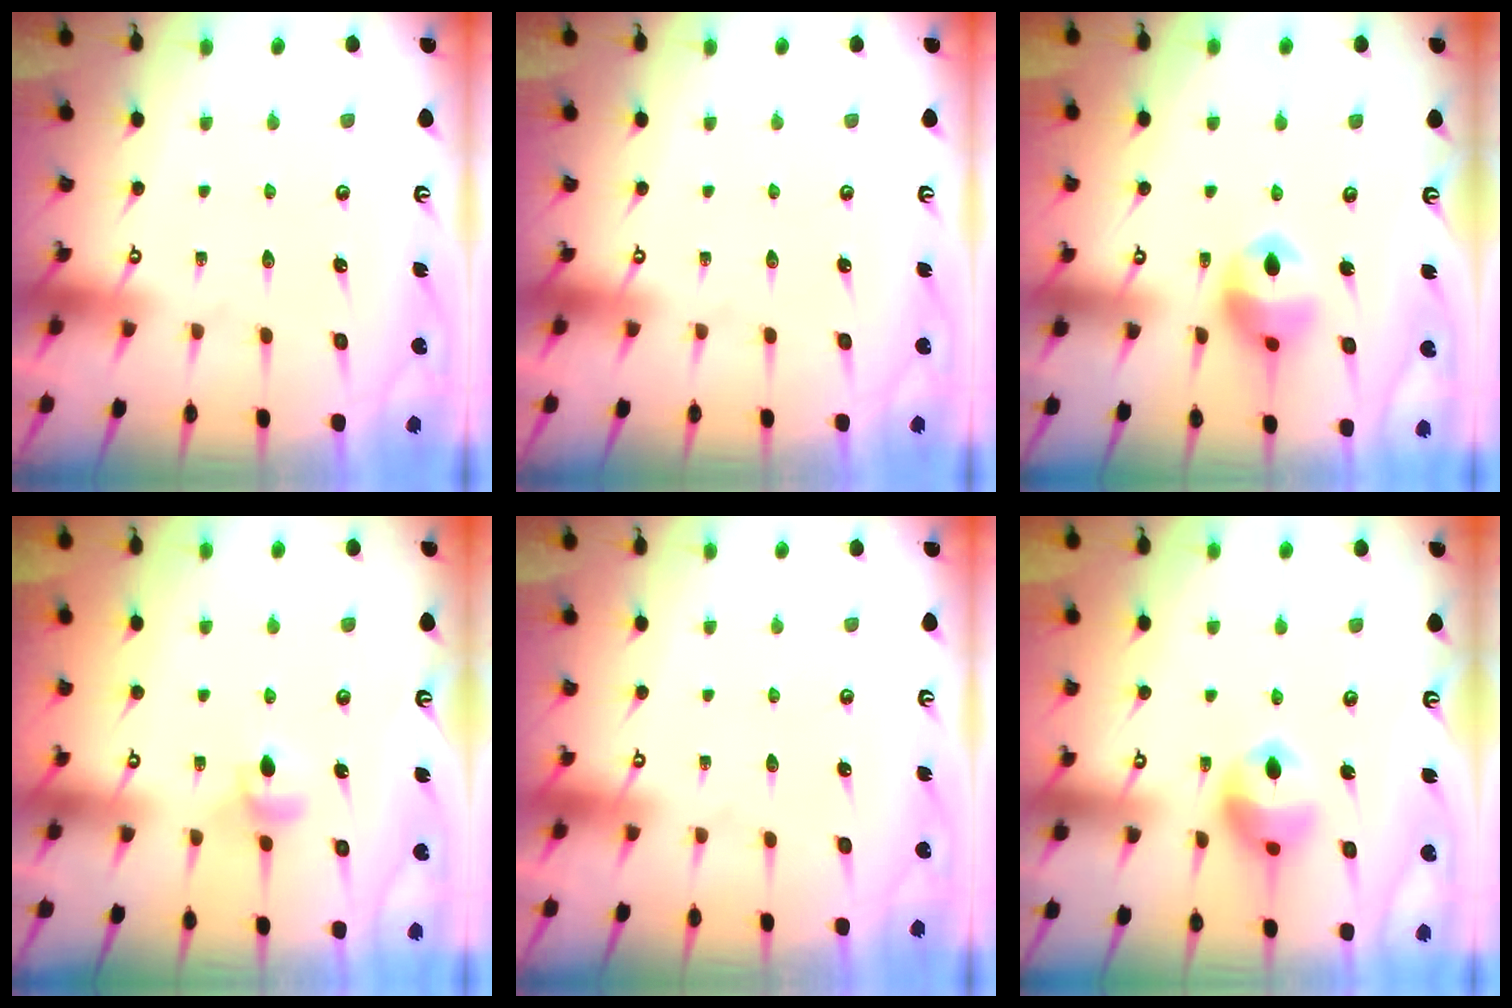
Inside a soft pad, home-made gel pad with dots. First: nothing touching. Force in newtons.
{"total": 0.0}
{"total": 11.6, "press": 11.5, "slide": 1.9}
{"total": 4.8, "press": 4.7, "slide": 0.9}
{"total": 0.0}
{"total": 11.2, "press": 11.1, "slide": 1.4}